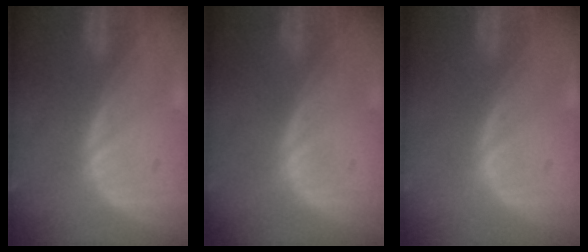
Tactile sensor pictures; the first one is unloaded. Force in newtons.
{"total": 0.0}
{"total": 0.0}